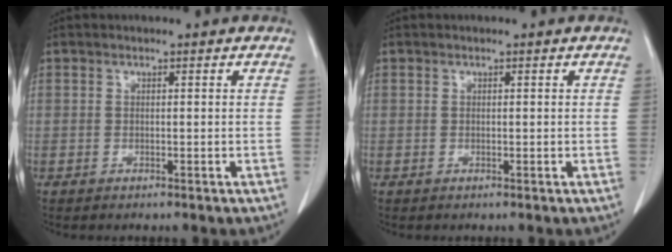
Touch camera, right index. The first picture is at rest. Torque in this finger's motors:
{"motor_torque": [0.05, -0.04, 0.02, 0.01]}